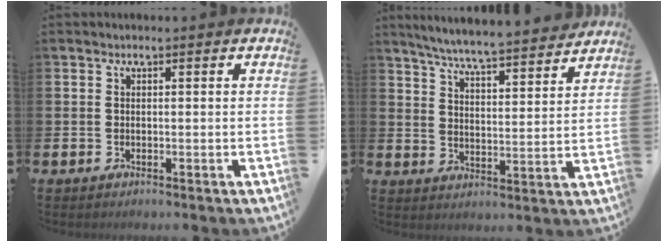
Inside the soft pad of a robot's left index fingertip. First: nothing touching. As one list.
[{"total": 6.4, "force": [6.2, -0.2, 1.5], "torque": [-0.056, -0.046, 0.108]}]